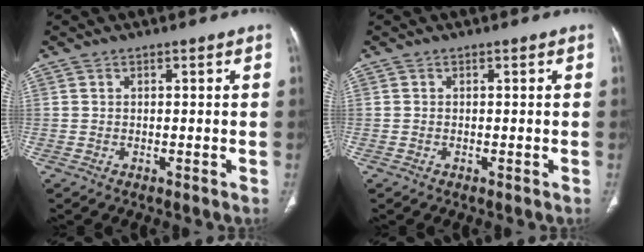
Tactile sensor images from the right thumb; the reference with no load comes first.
{"total": 0.0}